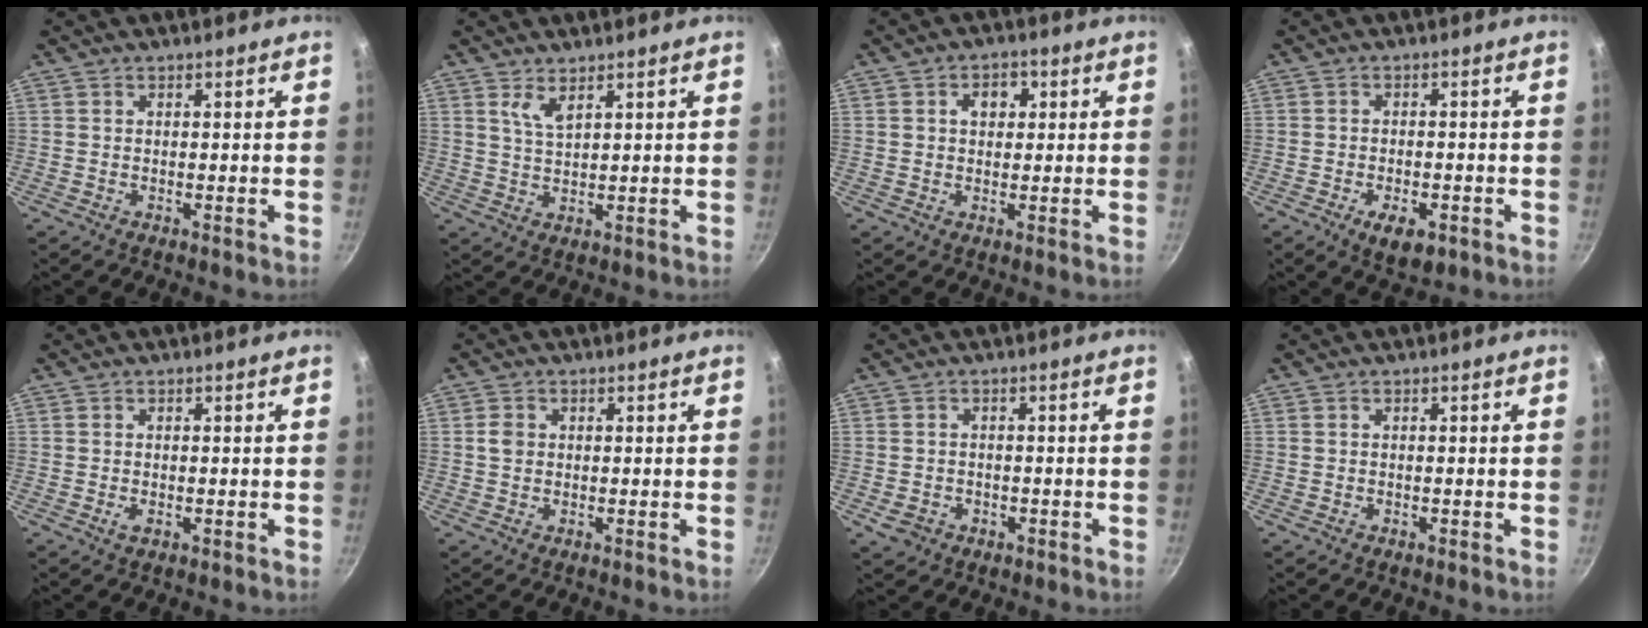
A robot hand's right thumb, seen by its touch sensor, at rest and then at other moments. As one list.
[{"total": 3.3, "force": [2.1, 1.2, 2.3], "torque": [-0.045, -0.022, 0.042]}, {"total": 4.2, "force": [1.0, 3.2, 2.5], "torque": [-0.013, 0.007, 0.012]}, {"total": 6.1, "force": [-2.8, 3.1, 4.5], "torque": [-0.064, 0.010, -0.036]}, {"total": 1.5, "force": [-0.4, 0.8, 1.2], "torque": [-0.022, -0.002, -0.006]}, {"total": 2.2, "force": [0.2, 1.9, 1.2], "torque": [-0.016, 0.005, 0.002]}, {"total": 3.9, "force": [-1.4, 3.2, 1.8], "torque": [-0.032, 0.013, -0.012]}, {"total": 0.0}]